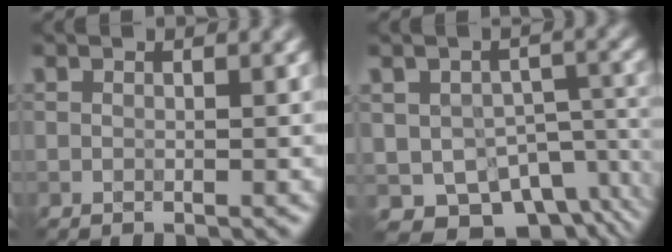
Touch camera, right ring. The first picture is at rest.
{"total": 8.6, "force": [-4.9, 5.7, 4.3], "torque": [-0.061, -0.034, -0.045]}